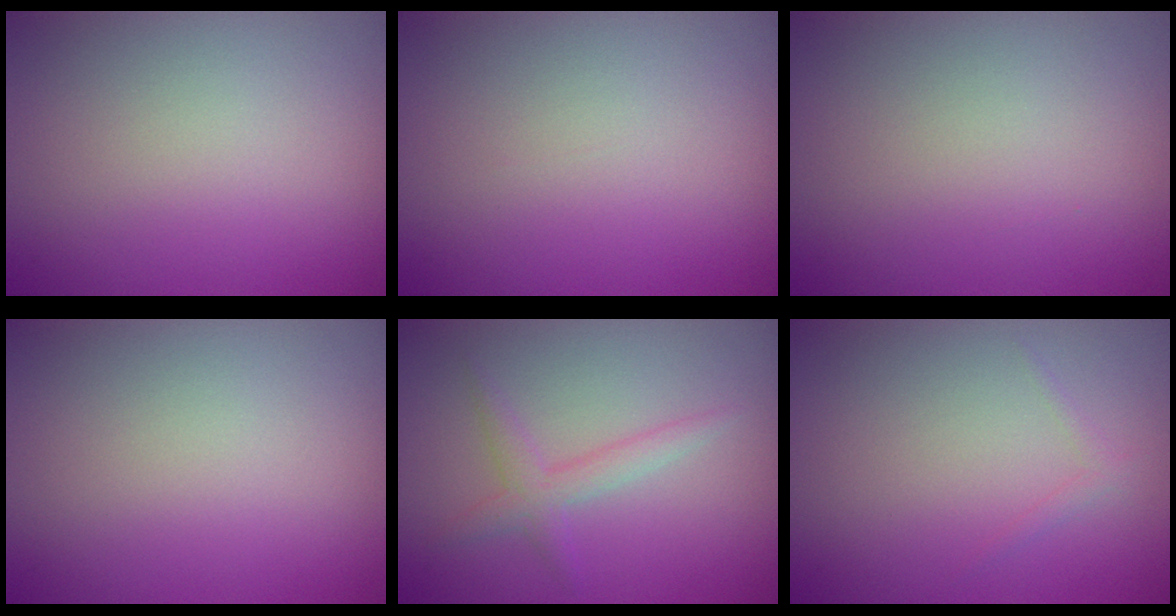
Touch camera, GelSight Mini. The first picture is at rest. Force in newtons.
{"total": 0.0}
{"total": 0.0}
{"total": 0.0}
{"total": 1.9, "press": 1.9, "slide": 0.1}
{"total": 0.7, "press": 0.7, "slide": 0.1}